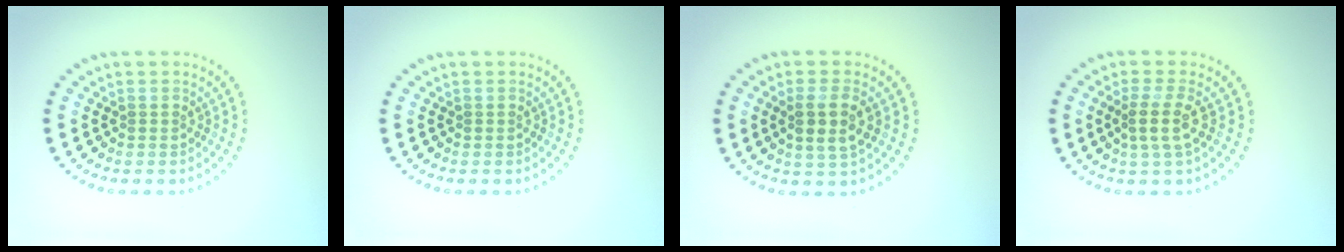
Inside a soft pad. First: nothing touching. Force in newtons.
{"total": 0.0}
{"total": 2.8, "press": 2.7, "slide": 0.8}
{"total": 2.5, "press": 1.9, "slide": 1.6}